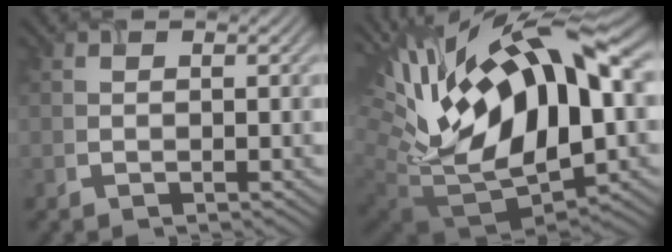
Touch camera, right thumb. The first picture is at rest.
{"total": 20.8, "force": [5.5, 9.9, 17.4], "torque": [-0.352, 0.018, 0.103]}